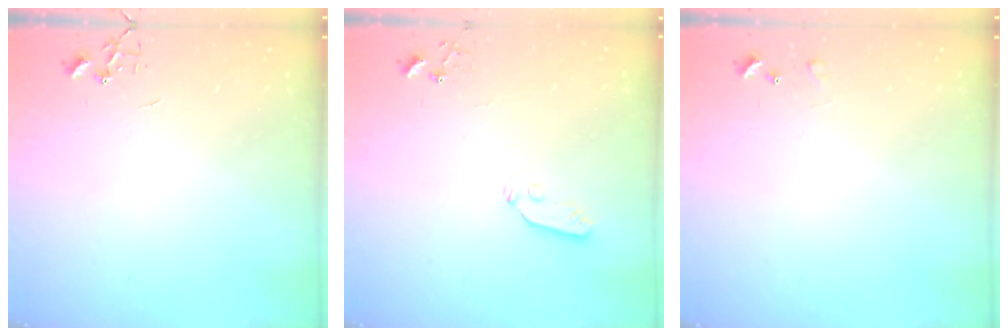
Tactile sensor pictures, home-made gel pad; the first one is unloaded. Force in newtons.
{"total": 4.6, "press": 4.6, "slide": 0.3}
{"total": 5.9, "press": 5.9, "slide": 0.9}